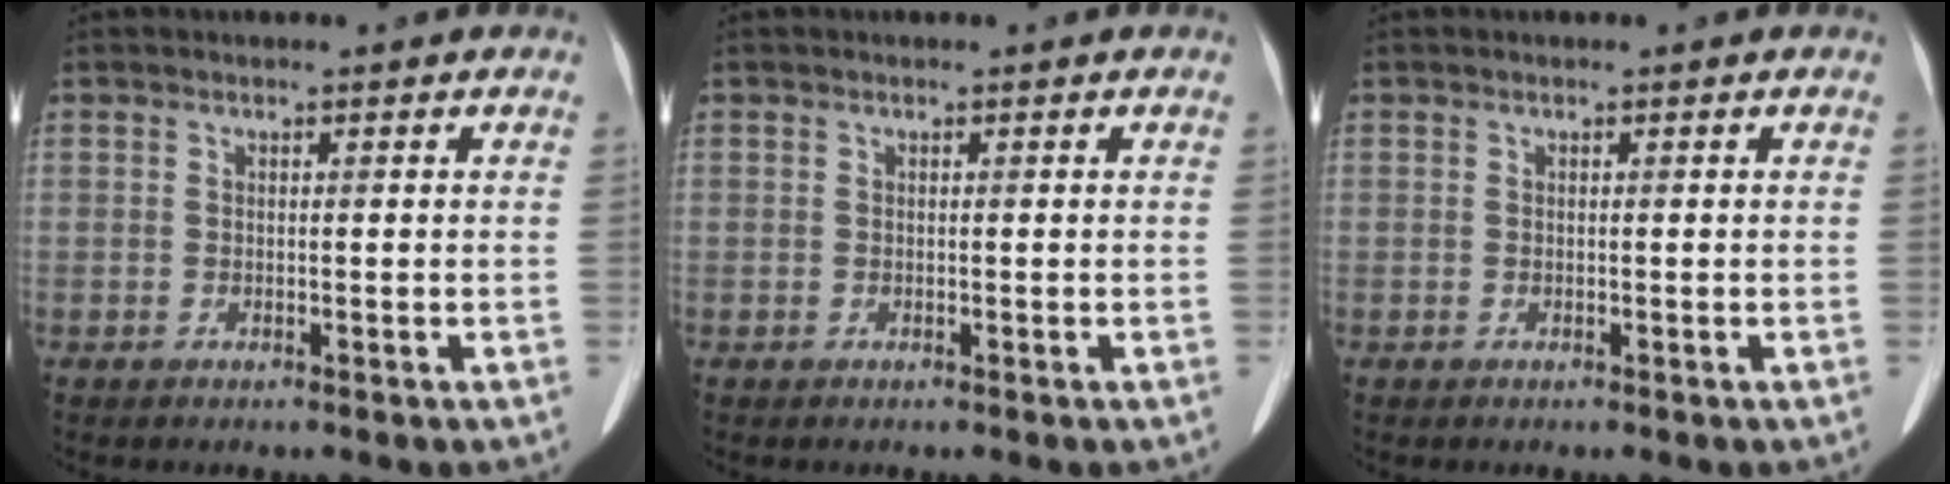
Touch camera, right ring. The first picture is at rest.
{"total": 0.0}
{"total": 0.0}